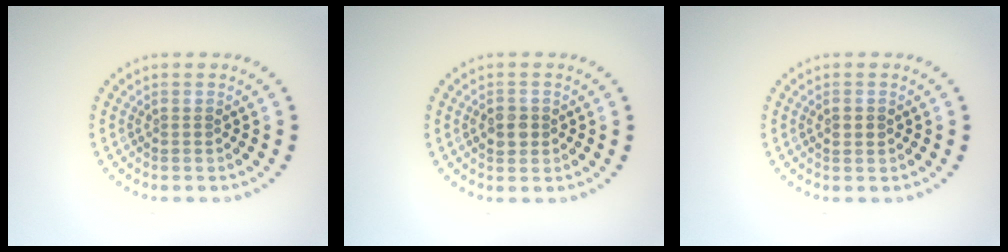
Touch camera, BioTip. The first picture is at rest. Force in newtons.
{"total": 1.8, "press": 1.7, "slide": 0.4}
{"total": 1.5, "press": 1.5, "slide": 0.1}